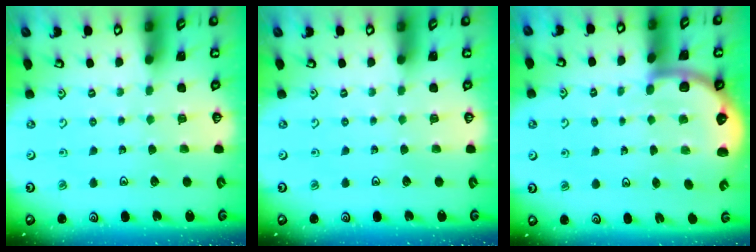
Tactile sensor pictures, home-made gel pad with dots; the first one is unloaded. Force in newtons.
{"total": 0.0}
{"total": 5.0, "press": 4.7, "slide": 1.7}